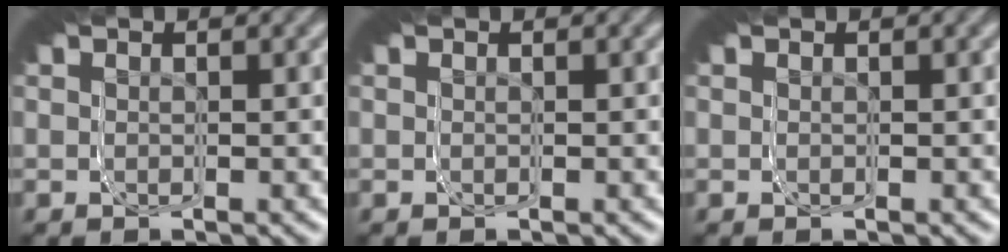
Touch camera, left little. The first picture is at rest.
{"total": 0.0}
{"total": 0.0}